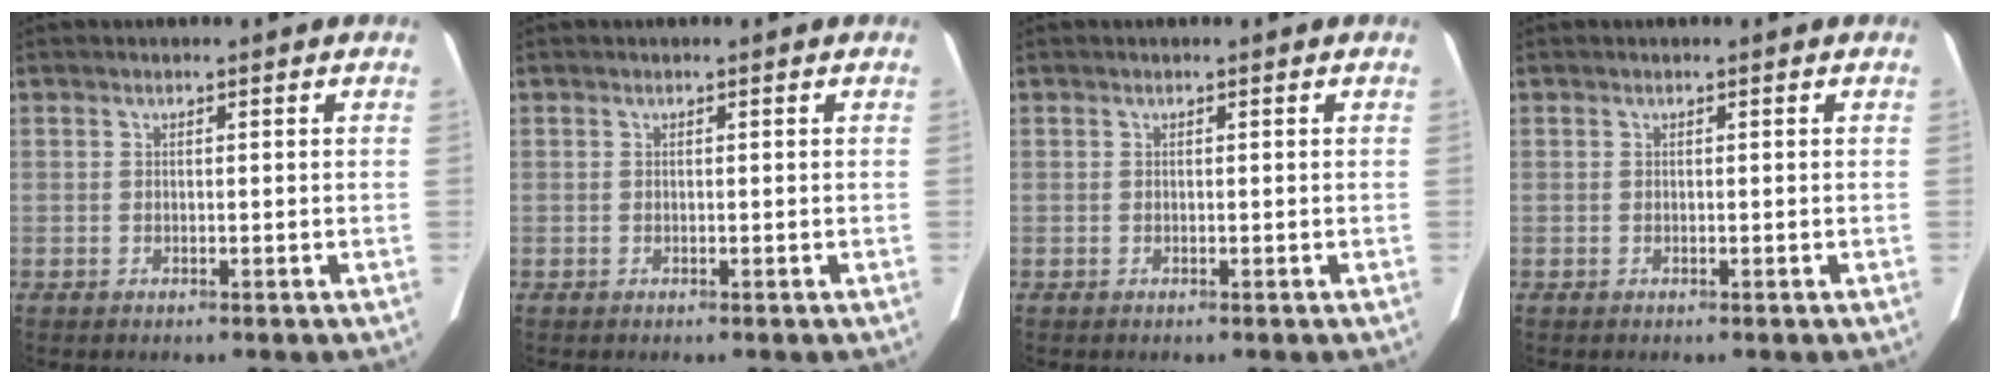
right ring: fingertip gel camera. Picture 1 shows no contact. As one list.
[{"total": 0.0}, {"total": 0.0}, {"total": 0.0}]